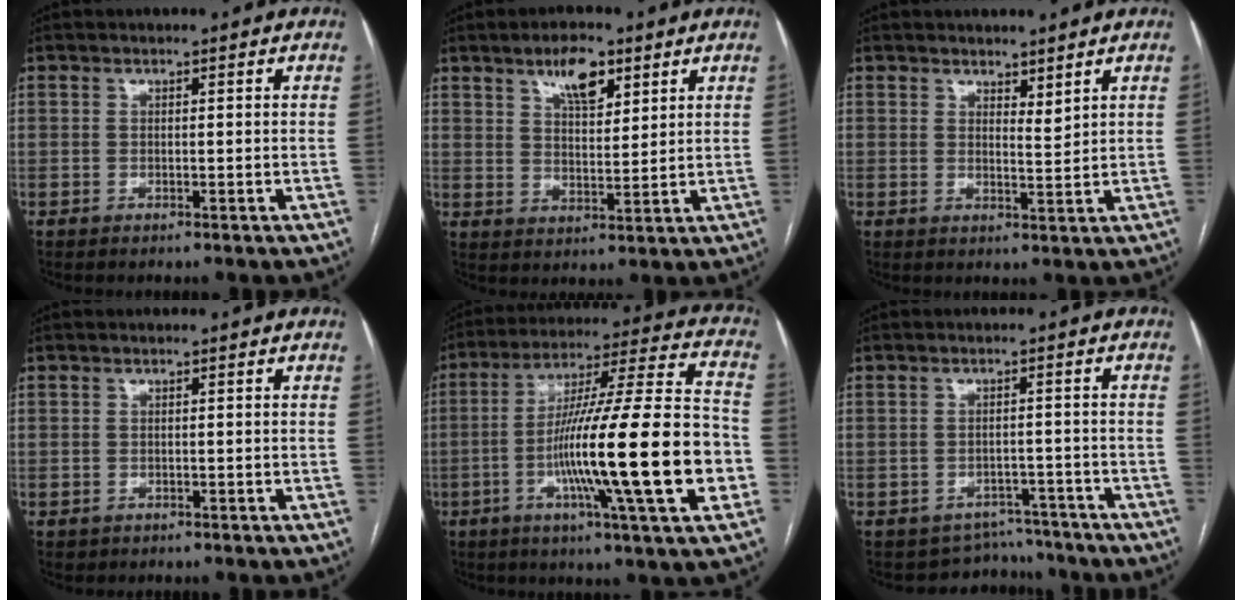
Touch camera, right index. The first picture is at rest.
{"total": 6.9, "force": [4.1, 2.7, 4.8], "torque": [-0.082, 0.004, 0.071]}
{"total": 2.4, "force": [2.1, 0.6, 1.0], "torque": [-0.016, -0.011, 0.039]}
{"total": 0.6, "force": [-0.1, 0.6, -0.1], "torque": [0.007, 0.007, -0.004]}
{"total": 24.4, "force": [-5.9, 0.5, 23.7], "torque": [-0.360, -0.010, -0.105]}
{"total": 5.7, "force": [-5.0, 2.4, -1.4], "torque": [0.029, 0.026, -0.063]}